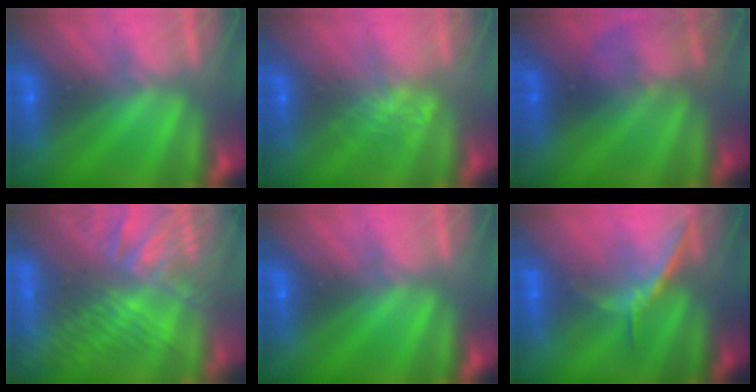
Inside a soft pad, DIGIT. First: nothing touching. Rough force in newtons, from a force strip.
{"total": 1.9}
{"total": 2.2}
{"total": 8.2}
{"total": 0.0}
{"total": 1.3}